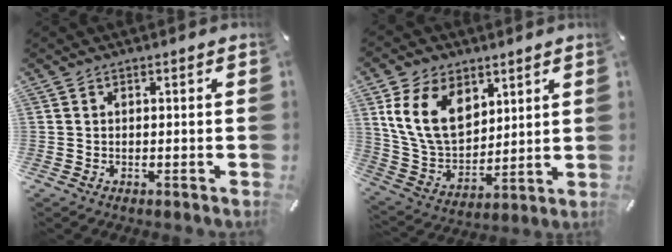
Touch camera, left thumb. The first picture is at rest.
{"total": 15.3, "force": [6.4, 11.1, 8.4], "torque": [-0.182, -0.018, 0.120]}